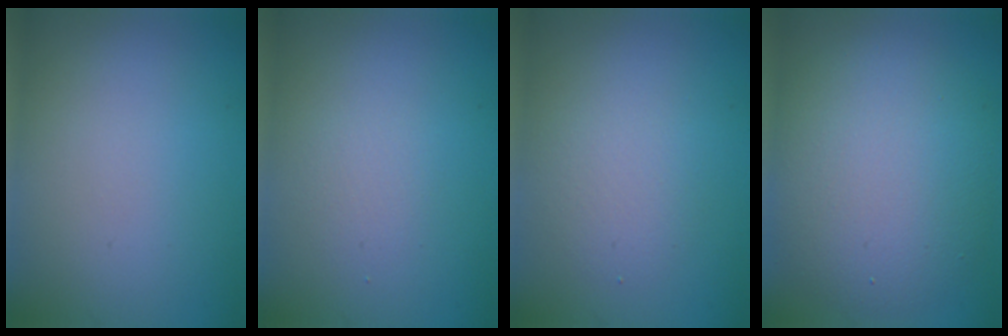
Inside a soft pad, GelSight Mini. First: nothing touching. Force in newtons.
{"total": 1.2, "press": 1.2, "slide": 0.0}
{"total": 2.2, "press": 2.2, "slide": 0.3}
{"total": 8.4, "press": 8.4, "slide": 0.5}